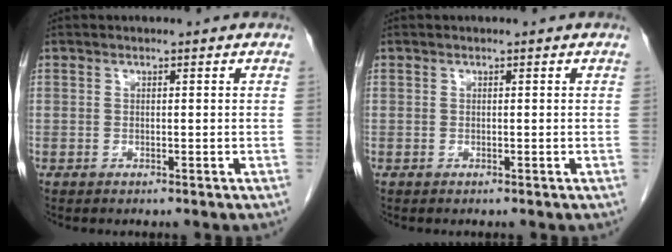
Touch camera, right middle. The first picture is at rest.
{"total": 0.0}